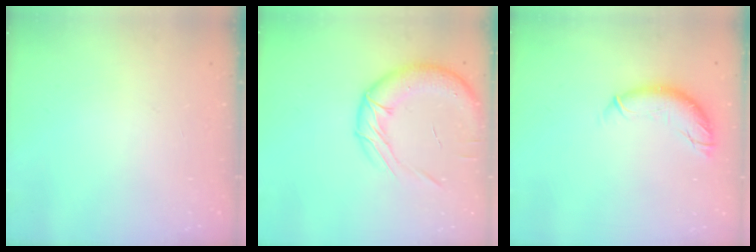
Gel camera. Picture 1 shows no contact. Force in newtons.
{"total": 16.2, "press": 15.9, "slide": 3.4}
{"total": 9.9, "press": 9.8, "slide": 1.6}